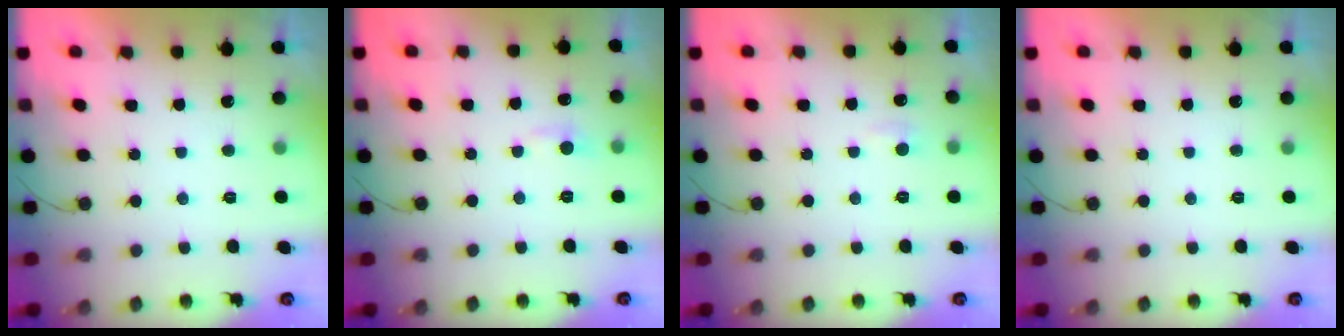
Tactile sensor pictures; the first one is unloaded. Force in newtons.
{"total": 3.8, "press": 3.8, "slide": 0.5}
{"total": 3.3, "press": 3.3, "slide": 0.4}
{"total": 0.0}